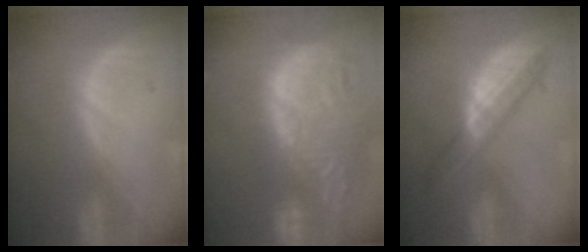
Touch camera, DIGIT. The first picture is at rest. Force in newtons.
{"total": 15.8, "press": 13.2, "slide": 8.7}
{"total": 5.8, "press": 5.8, "slide": 0.1}